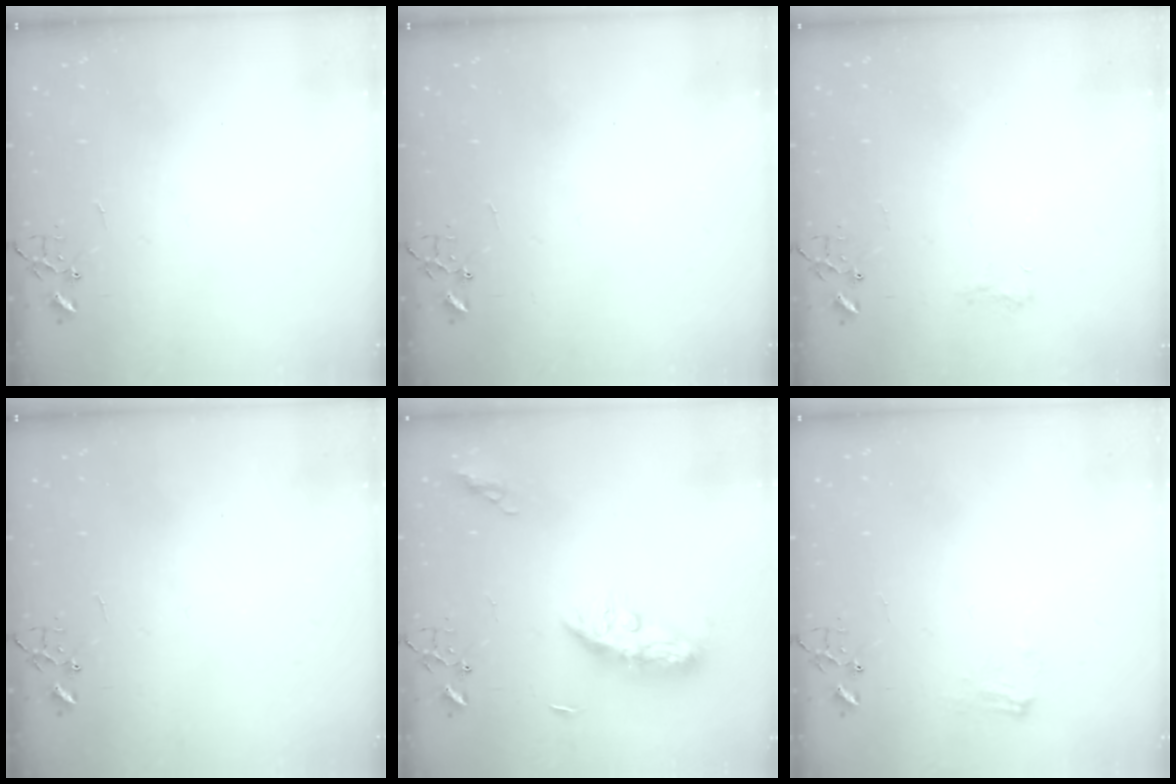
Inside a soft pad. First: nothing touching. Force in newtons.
{"total": 0.0}
{"total": 5.8, "press": 5.8, "slide": 0.7}
{"total": 0.0}
{"total": 9.8, "press": 9.8, "slide": 0.5}
{"total": 7.1, "press": 7.1, "slide": 0.2}